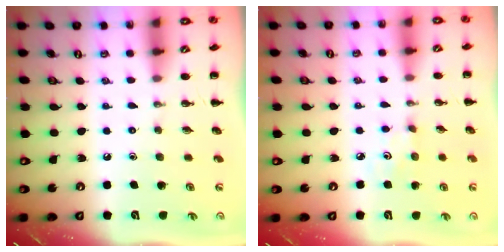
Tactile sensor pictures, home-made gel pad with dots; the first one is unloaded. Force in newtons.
{"total": 2.7, "press": 2.7, "slide": 0.5}